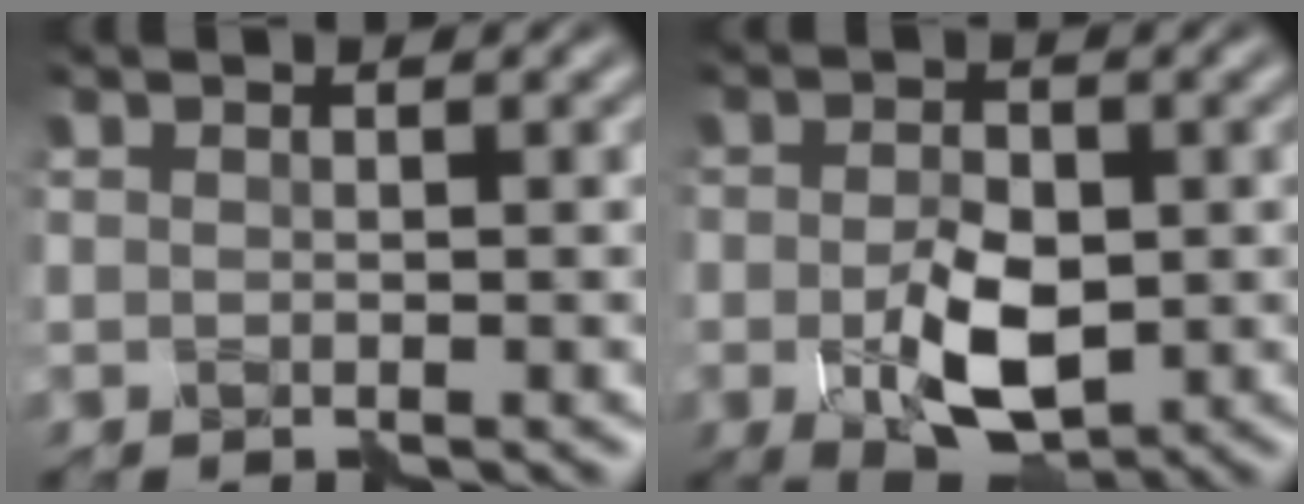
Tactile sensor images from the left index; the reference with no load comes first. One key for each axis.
{"total": 5.1, "fx": -1.4, "fy": 2.9, "fz": 4.0, "tx": -0.076, "ty": -0.007, "tz": -0.021}